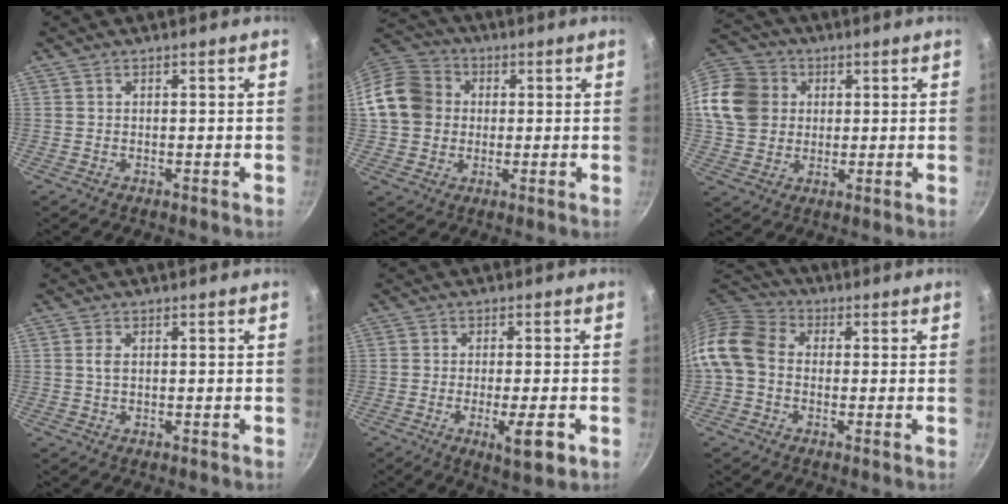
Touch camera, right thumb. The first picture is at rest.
{"total": 13.5, "force": [1.0, 11.8, 6.6], "torque": [-0.106, 0.028, 0.004]}
{"total": 14.4, "force": [2.7, 12.5, 6.7], "torque": [-0.118, 0.019, 0.043]}
{"total": 1.5, "force": [0.3, 0.8, 1.3], "torque": [-0.026, 0.002, 0.004]}
{"total": 7.2, "force": [-2.6, 1.6, 6.6], "torque": [-0.103, 0.000, -0.038]}
{"total": 10.7, "force": [-0.9, 8.3, 6.7], "torque": [-0.111, 0.025, -0.040]}